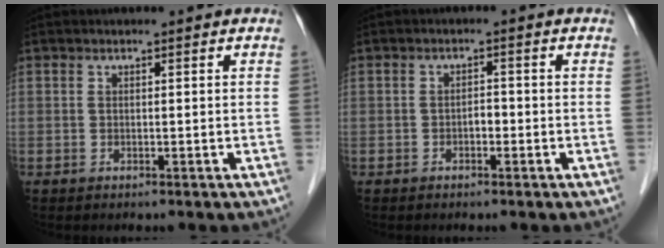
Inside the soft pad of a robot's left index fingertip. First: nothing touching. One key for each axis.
{"total": 1.4, "fx": -0.6, "fy": 0.8, "fz": 1.0, "tx": -0.013, "ty": 0.005, "tz": -0.012}